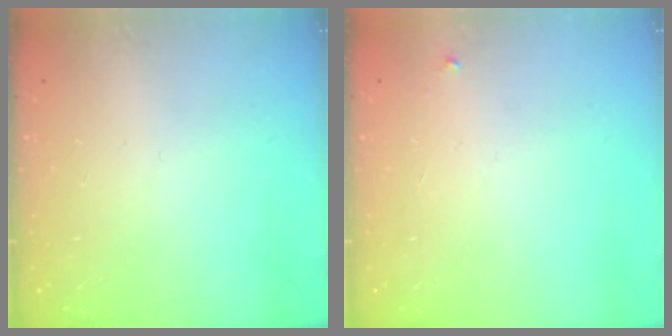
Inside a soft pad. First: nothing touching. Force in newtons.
{"total": 2.1, "press": 2.1, "slide": 0.1}